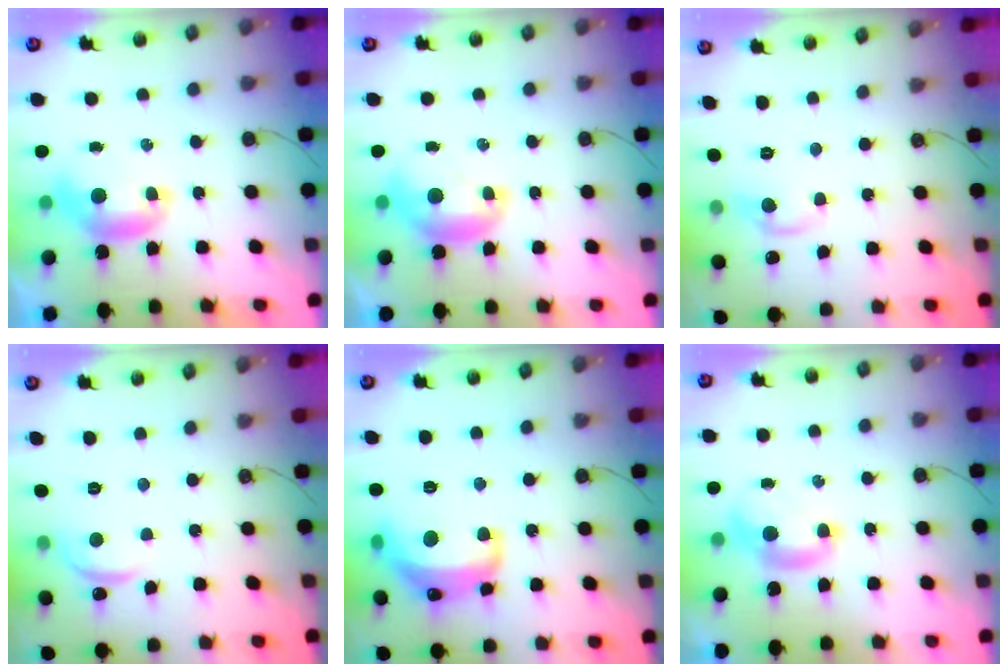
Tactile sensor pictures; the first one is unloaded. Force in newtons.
{"total": 1.1, "press": 1.1, "slide": 0.2}
{"total": 1.1, "press": 1.0, "slide": 0.2}
{"total": 3.3, "press": 3.2, "slide": 0.7}
{"total": 10.7, "press": 10.7, "slide": 1.0}
{"total": 1.6, "press": 1.4, "slide": 0.8}